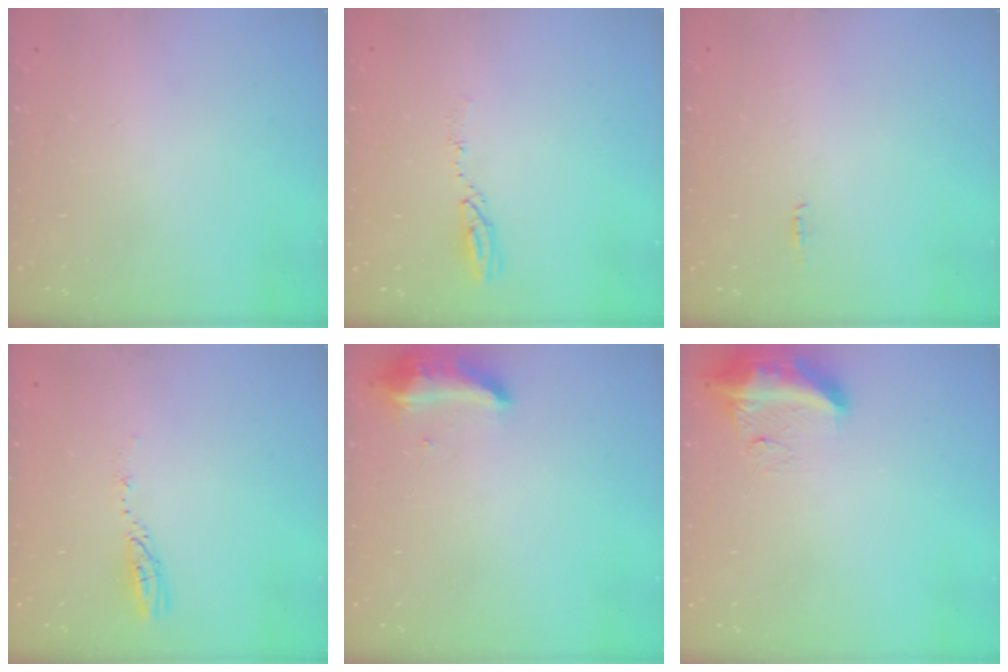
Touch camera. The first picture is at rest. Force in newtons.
{"total": 4.3, "press": 4.3, "slide": 0.4}
{"total": 9.1, "press": 5.4, "slide": 7.3}
{"total": 3.6, "press": 3.6, "slide": 0.3}
{"total": 8.7, "press": 8.6, "slide": 1.2}
{"total": 10.7, "press": 10.7, "slide": 1.1}